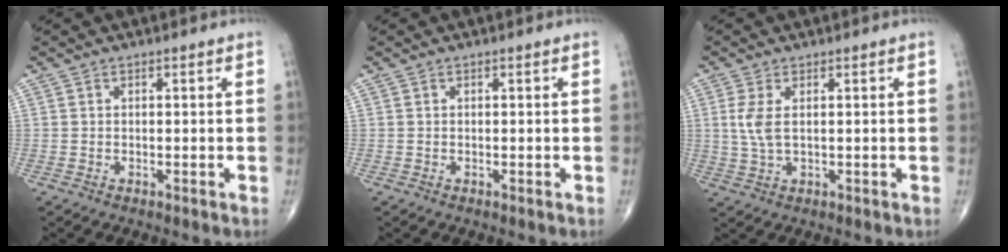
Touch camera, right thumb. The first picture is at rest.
{"total": 0.0}
{"total": 4.1, "force": [0.8, 1.7, 3.7], "torque": [-0.091, -0.003, 0.023]}